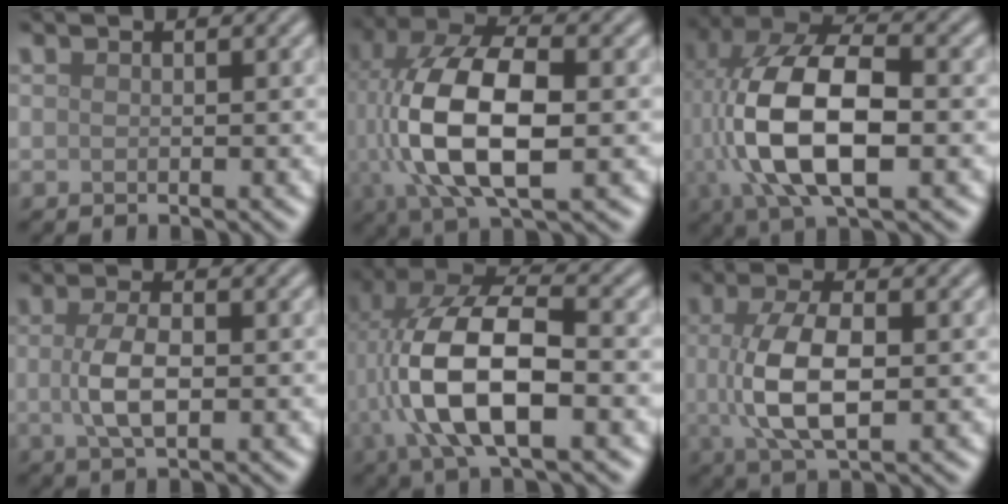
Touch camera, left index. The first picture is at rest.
{"total": 11.9, "force": [-0.4, 5.4, 10.5], "torque": [-0.215, 0.006, -0.009]}
{"total": 12.2, "force": [-0.8, 5.6, 10.7], "torque": [-0.221, 0.008, -0.017]}
{"total": 3.7, "force": [-0.1, 1.5, 3.4], "torque": [-0.075, -0.001, -0.003]}
{"total": 11.1, "force": [-1.2, 4.7, 10.0], "torque": [-0.205, 0.011, -0.023]}
{"total": 6.7, "force": [0.1, 2.9, 6.1], "torque": [-0.129, 0.000, -0.001]}